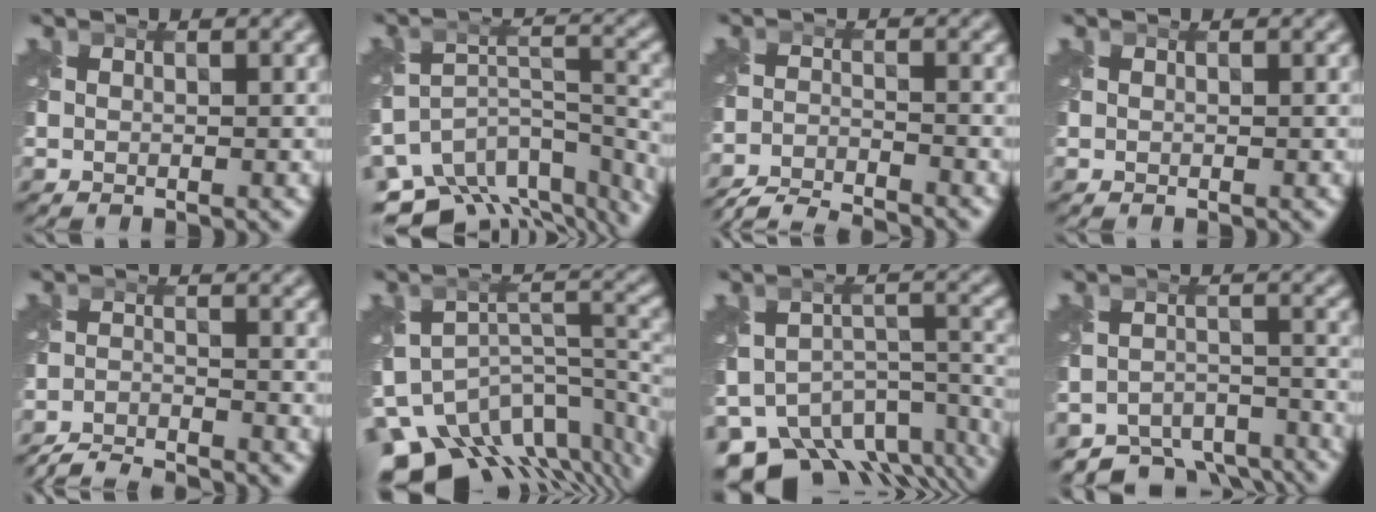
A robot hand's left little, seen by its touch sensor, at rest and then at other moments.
{"total": 11.3, "force": [-9.5, 4.5, 4.2], "torque": [-0.076, -0.004, -0.117]}
{"total": 6.4, "force": [-6.2, 0.7, 1.3], "torque": [-0.025, -0.020, -0.108]}
{"total": 0.0}
{"total": 5.3, "force": [-5.2, 0.5, 1.0], "torque": [-0.016, -0.016, -0.093]}
{"total": 11.9, "force": [-8.3, 5.4, 6.7], "torque": [-0.115, -0.006, -0.104]}
{"total": 12.5, "force": [-9.4, 6.5, 5.0], "torque": [-0.087, -0.019, -0.112]}
{"total": 8.2, "force": [-7.4, 3.1, 1.6], "torque": [-0.018, -0.021, -0.101]}